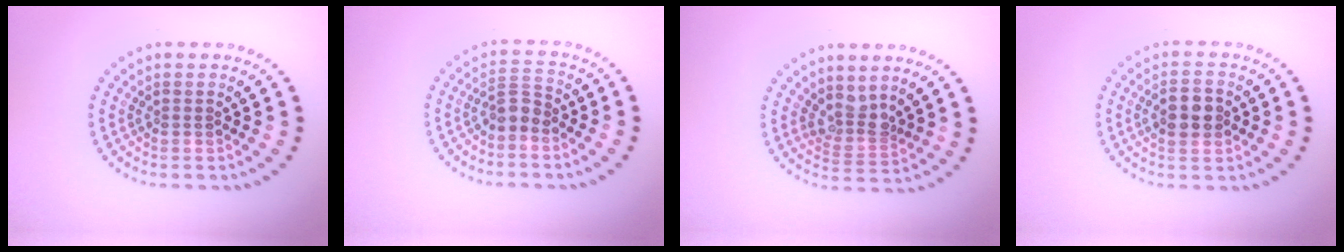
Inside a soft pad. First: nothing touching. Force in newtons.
{"total": 2.2, "press": 1.8, "slide": 1.2}
{"total": 2.4, "press": 1.9, "slide": 1.4}
{"total": 3.3, "press": 3.3, "slide": 0.1}